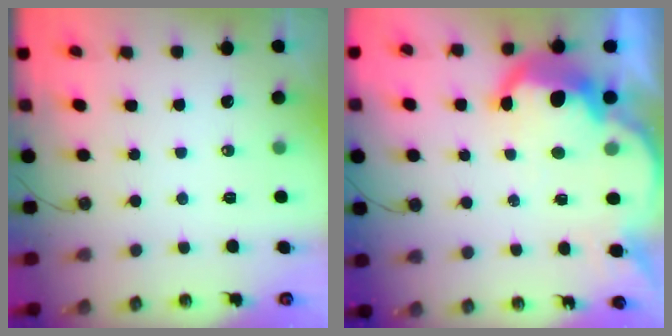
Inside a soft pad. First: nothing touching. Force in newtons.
{"total": 13.7, "press": 13.6, "slide": 0.7}